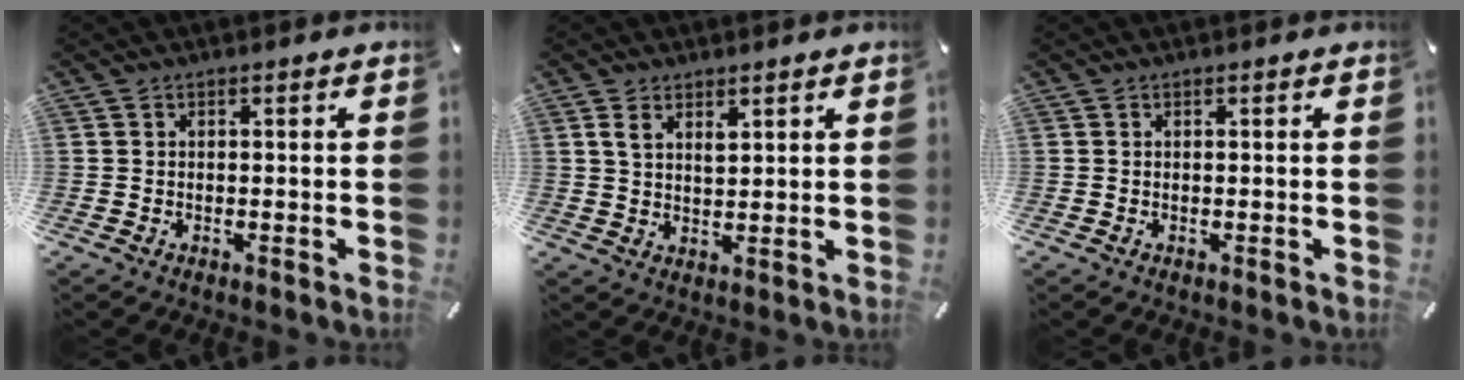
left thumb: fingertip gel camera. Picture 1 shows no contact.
{"total": 4.3, "force": [2.4, 2.4, 2.6], "torque": [-0.041, -0.005, 0.040]}
{"total": 0.0}